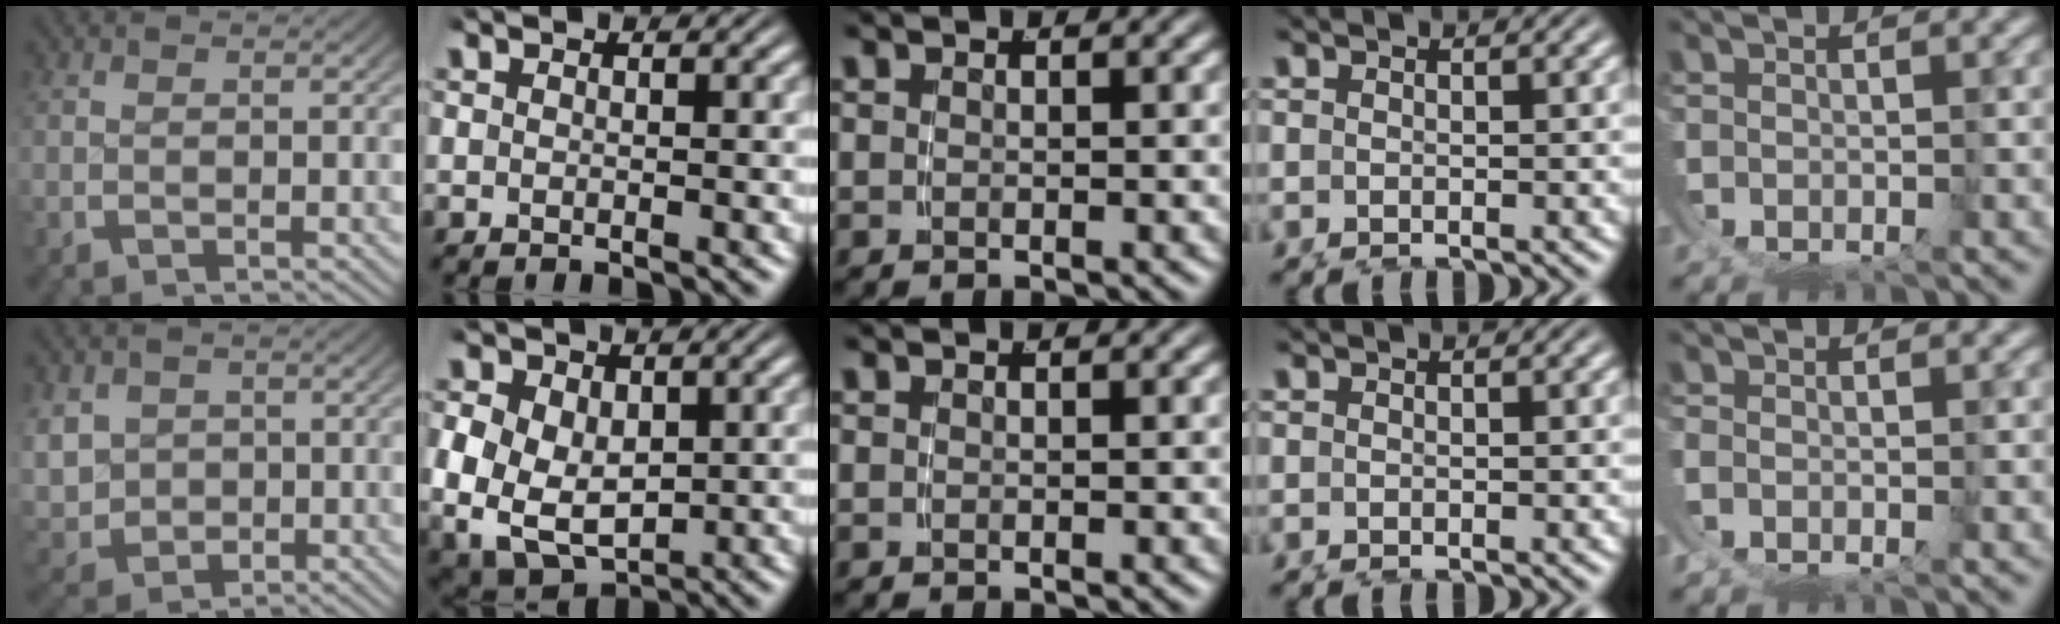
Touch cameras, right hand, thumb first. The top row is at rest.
{"thumb": {"total": 7.1, "force": [-0.4, 6.1, 3.7], "torque": [-0.103, -0.042, 0.013]}, "index": {"total": 11.3, "force": [-1.9, 9.7, 5.4], "torque": [-0.141, -0.057, -0.015]}, "little": {"total": 1.2, "force": [-0.4, 0.8, 0.8], "torque": [-0.018, -0.005, -0.007]}}